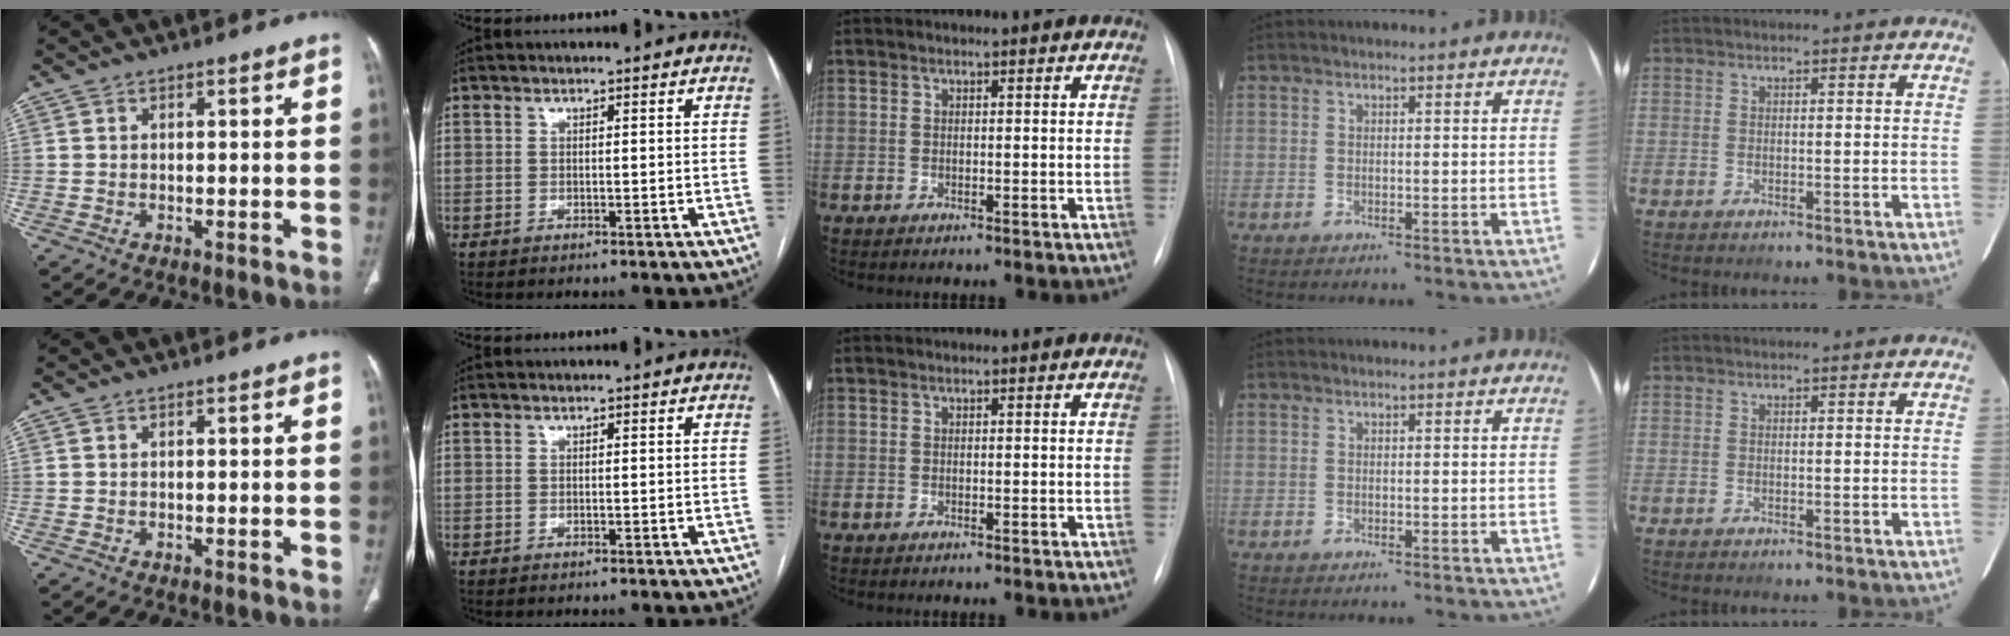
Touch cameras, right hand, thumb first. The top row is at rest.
{}